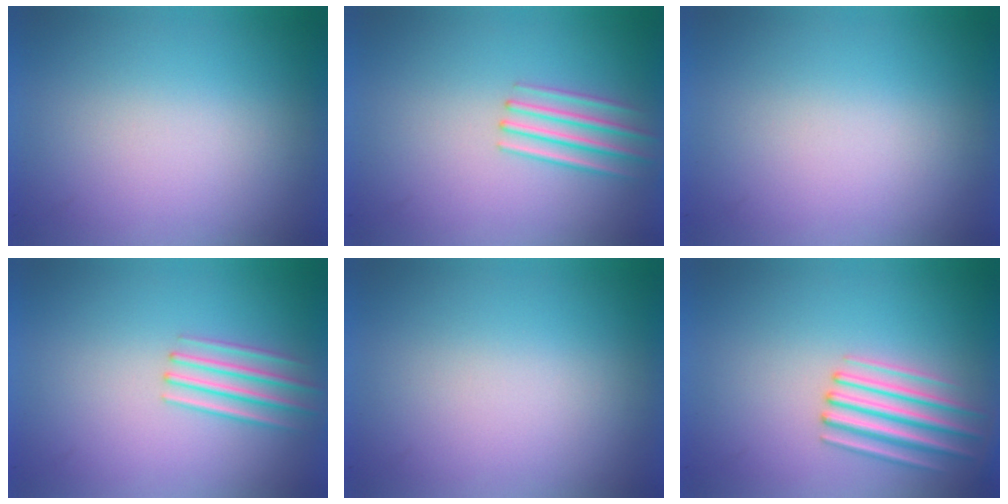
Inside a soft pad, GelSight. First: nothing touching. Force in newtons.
{"total": 2.1}
{"total": 1.0}
{"total": 2.1}
{"total": 0.0}
{"total": 1.6}